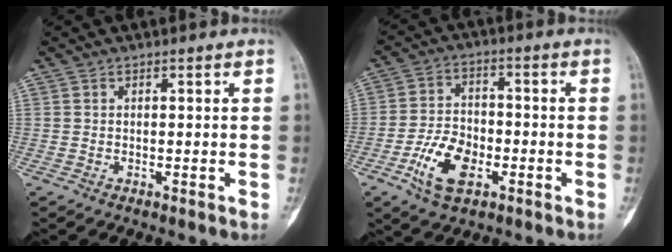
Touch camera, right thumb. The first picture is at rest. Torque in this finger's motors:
{"motor_torque": [0.05, 0.32, 0.33, 0.15, -0.01]}